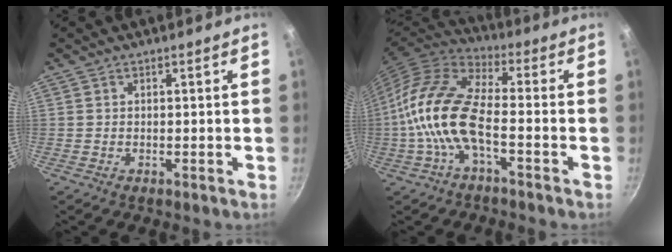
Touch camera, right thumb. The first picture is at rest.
{"total": 14.3, "force": [-3.5, 6.1, 12.5], "torque": [-0.250, 0.036, -0.085]}